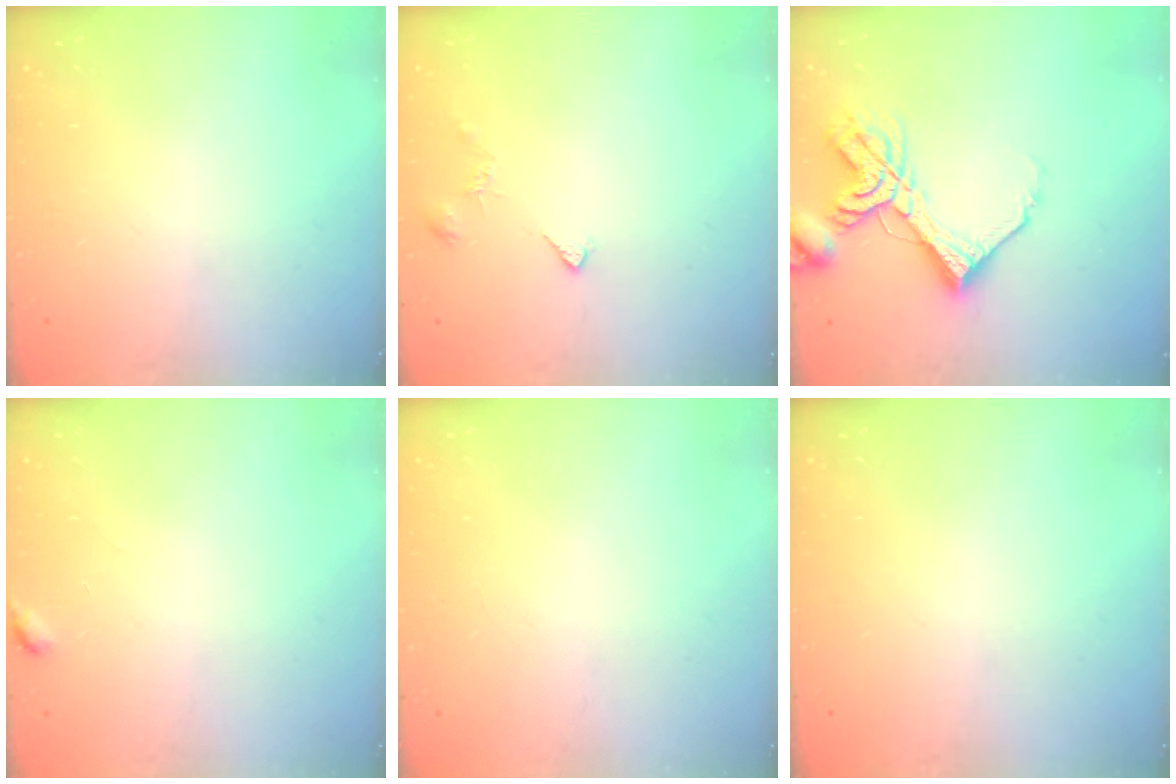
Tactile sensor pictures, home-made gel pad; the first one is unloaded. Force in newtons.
{"total": 2.1, "press": 2.0, "slide": 0.4}
{"total": 15.5, "press": 15.4, "slide": 2.0}
{"total": 2.6, "press": 2.5, "slide": 0.3}
{"total": 2.0, "press": 2.0, "slide": 0.1}
{"total": 0.0}